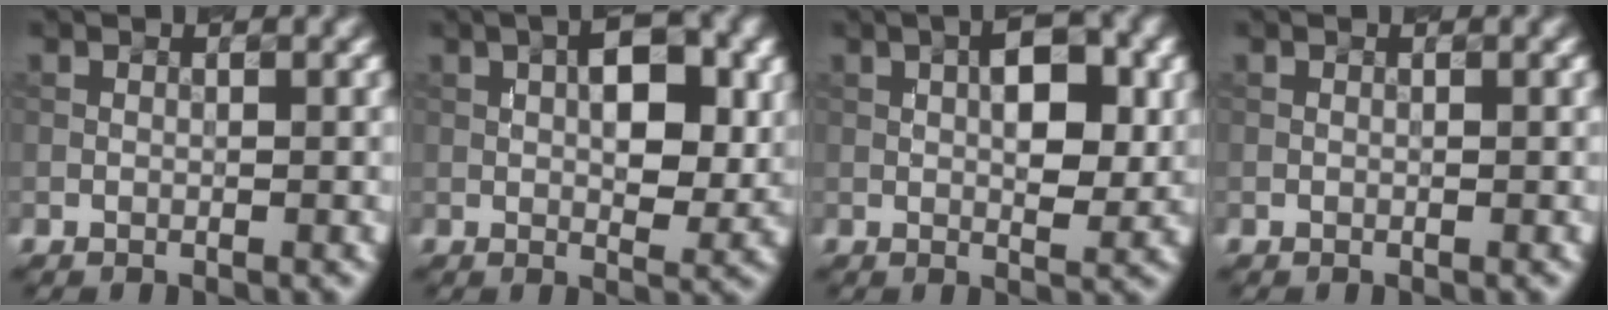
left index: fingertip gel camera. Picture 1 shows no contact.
{"total": 5.8, "force": [1.0, 2.6, 5.0], "torque": [-0.067, 0.003, 0.015]}
{"total": 5.1, "force": [0.9, 2.1, 4.6], "torque": [-0.067, 0.003, 0.012]}
{"total": 0.0}